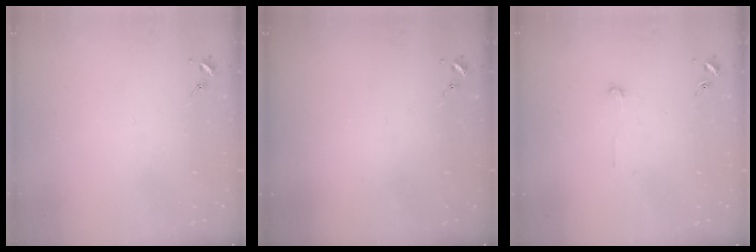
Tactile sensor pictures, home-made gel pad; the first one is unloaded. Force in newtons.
{"total": 0.0}
{"total": 3.9, "press": 3.9, "slide": 0.3}